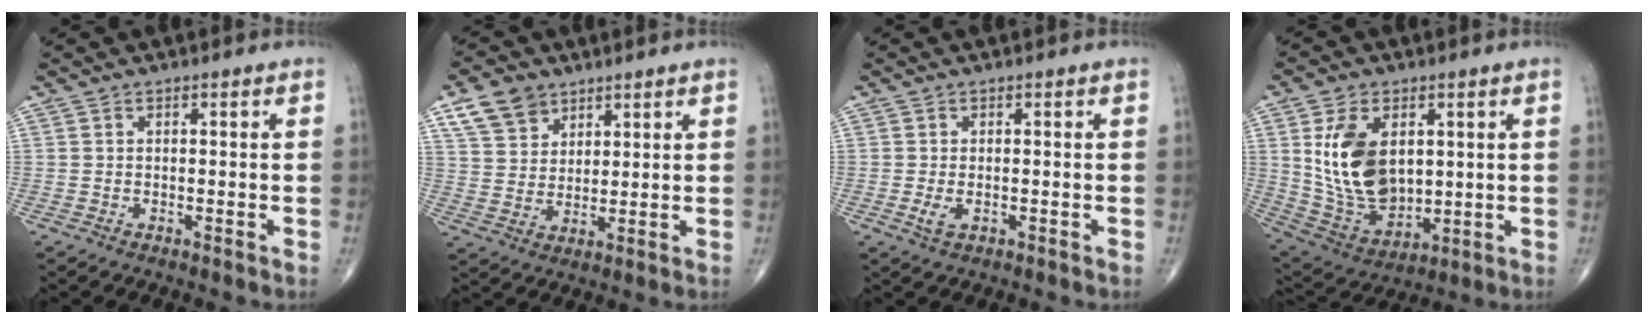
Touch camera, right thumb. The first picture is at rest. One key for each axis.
{"total": 8.4, "fx": 5.2, "fy": 5.7, "fz": 3.3, "tx": -0.041, "ty": -0.020, "tz": 0.102}
{"total": 2.1, "fx": -0.5, "fy": 1.1, "fz": 1.7, "tx": -0.041, "ty": -0.006, "tz": -0.009}
{"total": 15.9, "fx": 3.1, "fy": 10.1, "fz": 11.8, "tx": -0.195, "ty": -0.019, "tz": 0.079}